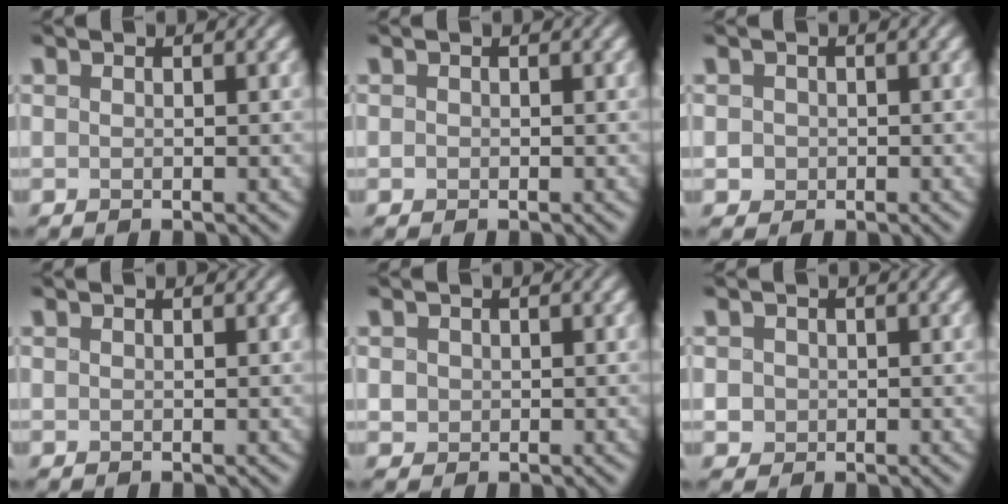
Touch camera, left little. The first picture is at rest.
{"total": 0.0}
{"total": 1.1, "force": [-0.3, 1.0, 0.1], "torque": [-0.001, -0.002, -0.002]}
{"total": 0.0}
{"total": 0.9, "force": [-0.1, 0.9, 0.2], "torque": [-0.002, -0.001, 0.003]}
{"total": 1.2, "force": [-0.3, 1.2, 0.2], "torque": [-0.003, -0.003, -0.001]}